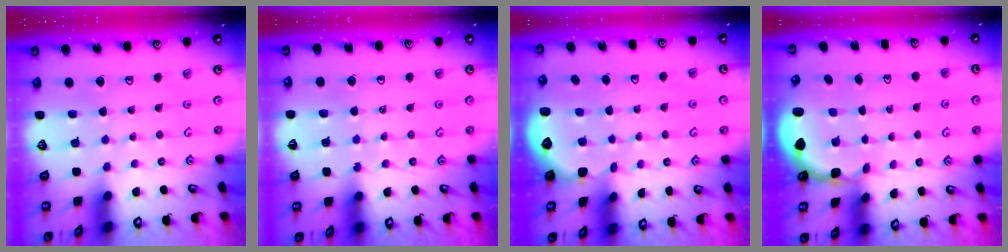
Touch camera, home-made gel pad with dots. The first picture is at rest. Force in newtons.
{"total": 5.4, "press": 5.3, "slide": 1.3}
{"total": 2.2, "press": 1.1, "slide": 1.9}
{"total": 2.8, "press": 2.2, "slide": 1.7}